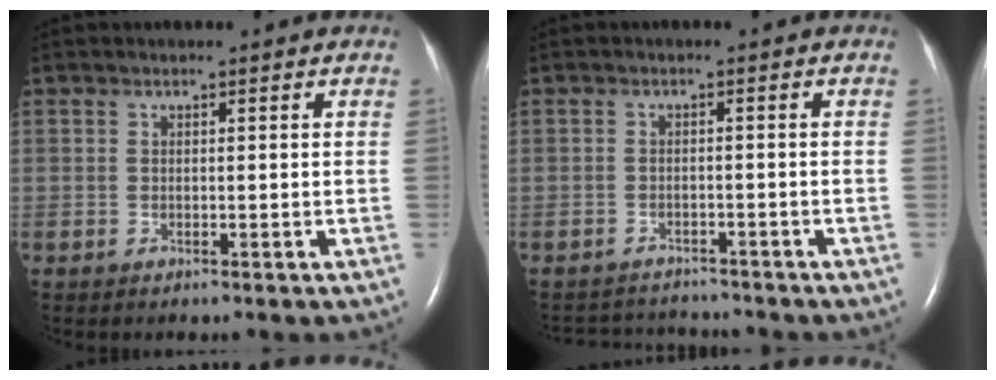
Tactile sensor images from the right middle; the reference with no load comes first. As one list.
[{"total": 5.7, "force": [-5.7, 0.7, 0.1], "torque": [-0.005, 0.005, -0.081]}]